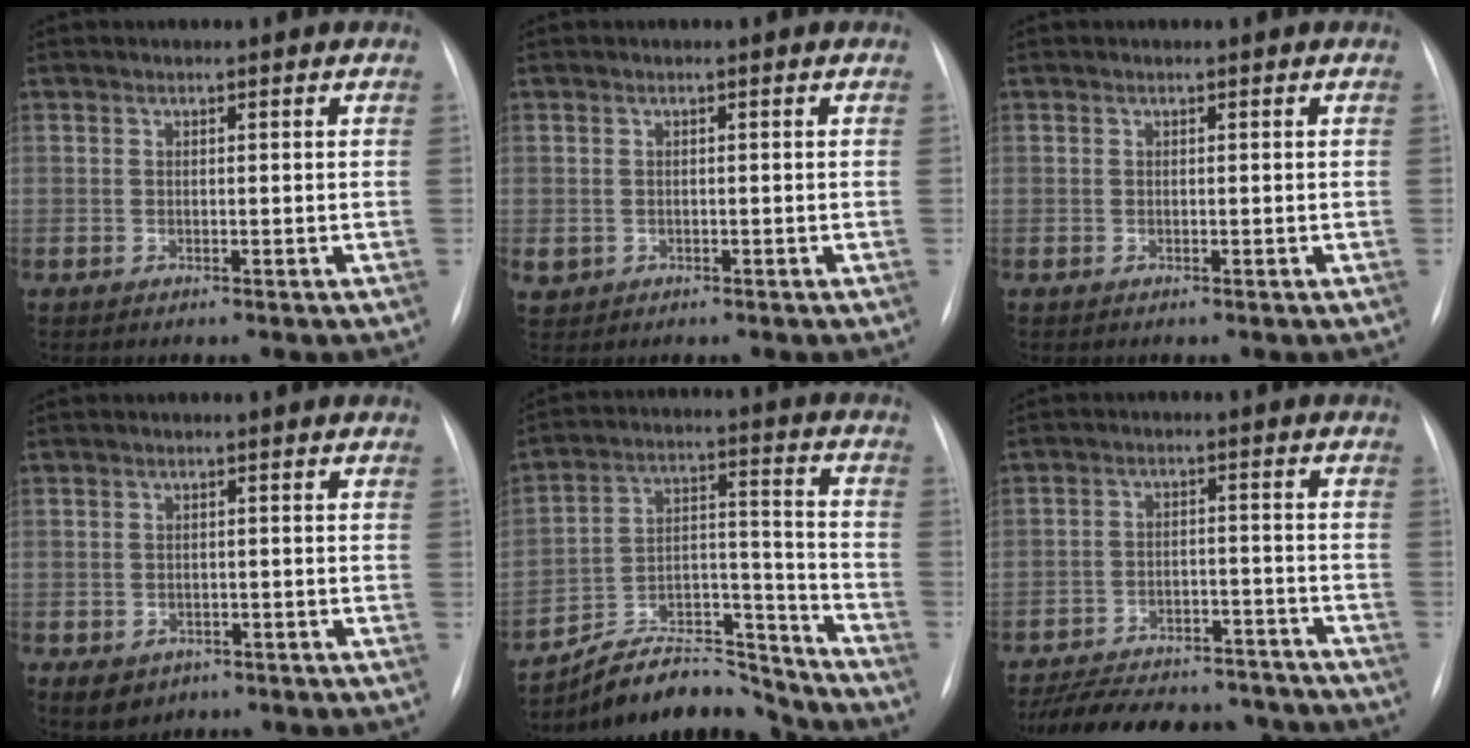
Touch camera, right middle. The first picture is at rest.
{"total": 1.7, "force": [-0.4, 1.6, 0.5], "torque": [-0.009, 0.003, 0.004]}
{"total": 0.0}
{"total": 4.7, "force": [-2.6, 3.7, 1.4], "torque": [-0.016, 0.003, -0.026]}
{"total": 14.9, "force": [-14.1, 3.8, 2.7], "torque": [-0.030, 0.061, -0.231]}
{"total": 20.6, "force": [-18.5, 6.2, 6.7], "torque": [-0.132, 0.003, -0.253]}